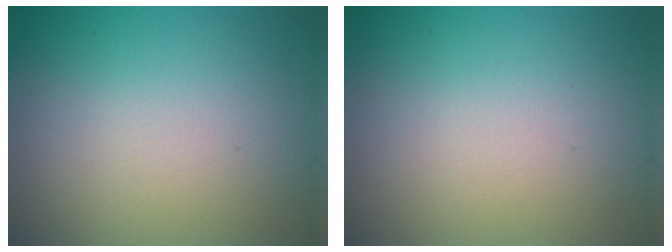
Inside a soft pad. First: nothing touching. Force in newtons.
{"total": 0.0}